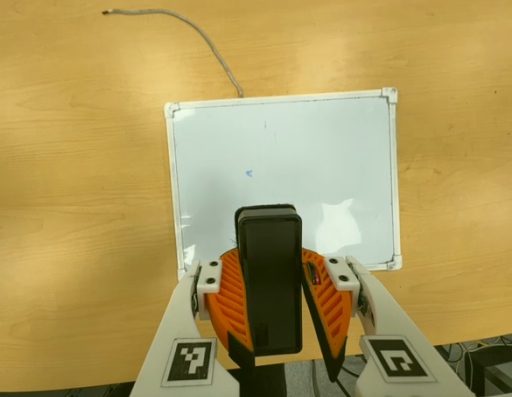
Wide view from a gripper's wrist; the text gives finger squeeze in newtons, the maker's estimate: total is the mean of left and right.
{"total": 9.7, "left": 9.8, "right": 9.6}